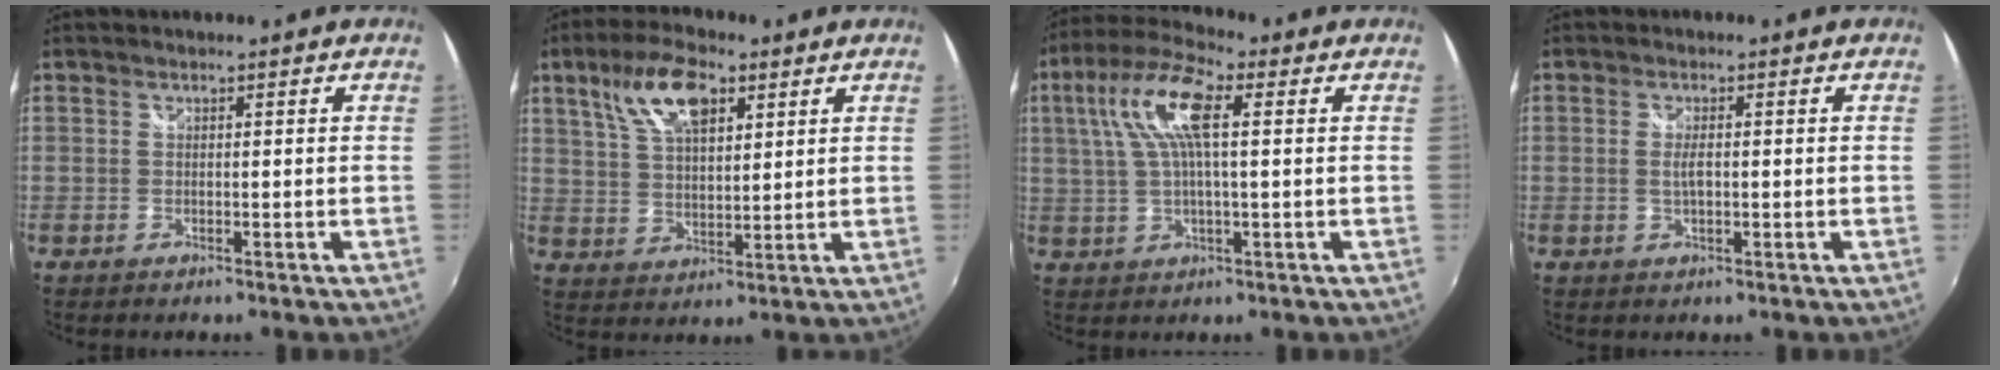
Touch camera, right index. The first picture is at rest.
{"total": 11.2, "force": [5.7, 4.8, 8.3], "torque": [-0.159, 0.021, 0.107]}
{"total": 11.5, "force": [3.0, 3.4, 10.5], "torque": [-0.211, 0.023, 0.053]}
{"total": 2.5, "force": [-0.2, 0.8, 2.4], "torque": [-0.045, -0.003, -0.004]}